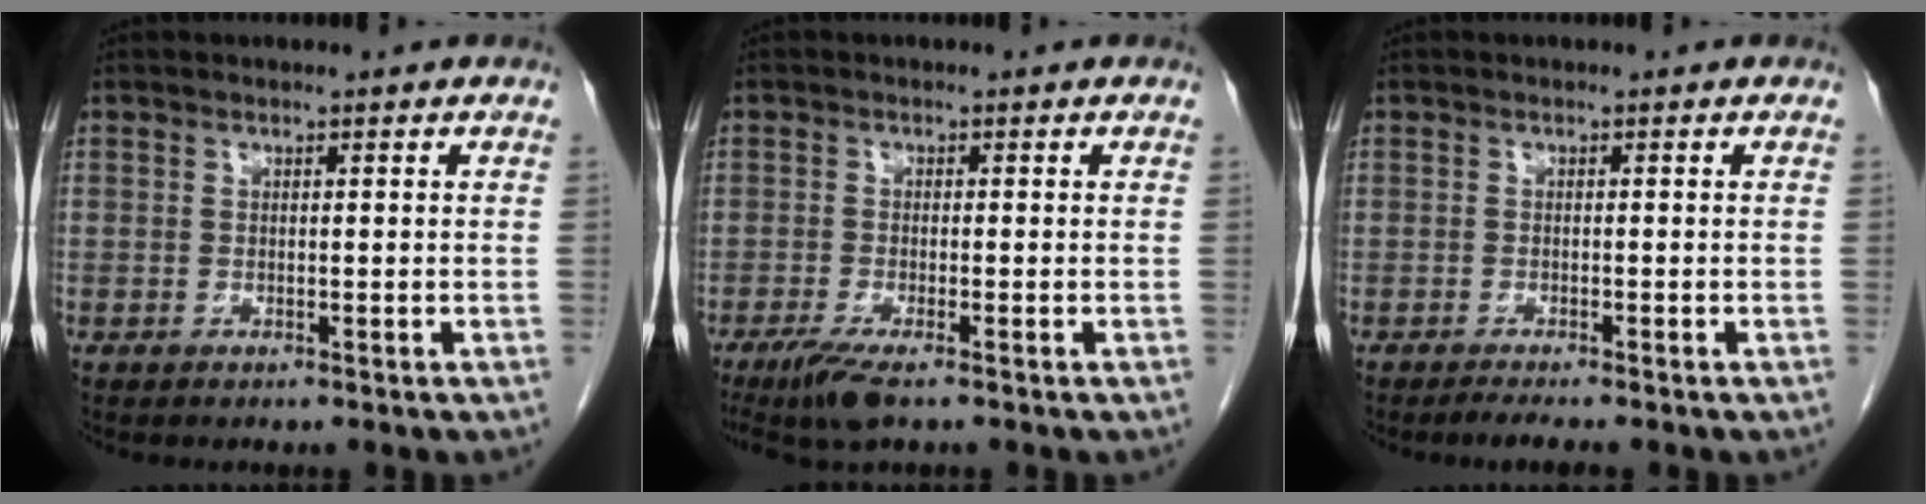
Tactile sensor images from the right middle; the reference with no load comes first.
{"total": 4.7, "force": [-3.3, 0.6, 3.3], "torque": [-0.065, -0.014, -0.059]}
{"total": 2.5, "force": [-2.1, -0.2, 1.4], "torque": [-0.026, -0.008, -0.033]}